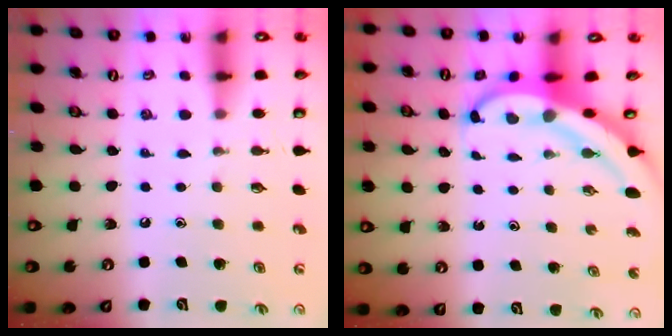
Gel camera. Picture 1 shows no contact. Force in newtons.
{"total": 5.4, "press": 5.4, "slide": 0.5}